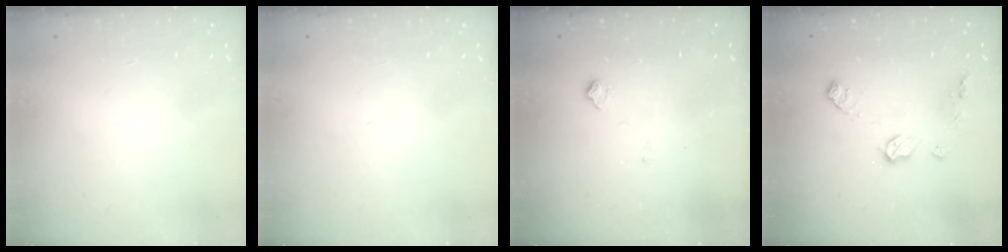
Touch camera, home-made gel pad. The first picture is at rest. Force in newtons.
{"total": 0.0}
{"total": 5.0, "press": 5.0, "slide": 0.7}
{"total": 8.4, "press": 8.4, "slide": 0.3}